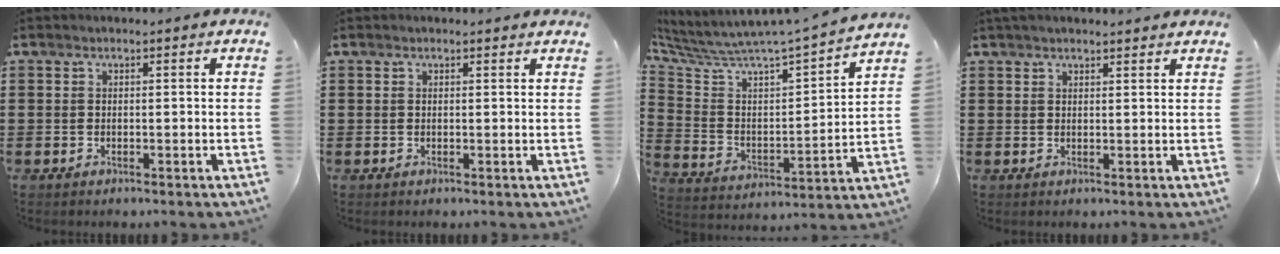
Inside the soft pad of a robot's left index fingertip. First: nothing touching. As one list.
[{"total": 0.5, "force": [0.5, 0.1, 0.1], "torque": [-0.004, 0.000, 0.010]}, {"total": 4.9, "force": [4.8, -0.2, 1.2], "torque": [-0.056, -0.062, 0.069]}, {"total": 1.7, "force": [1.7, 0.2, 0.4], "torque": [-0.012, 0.003, 0.032]}]